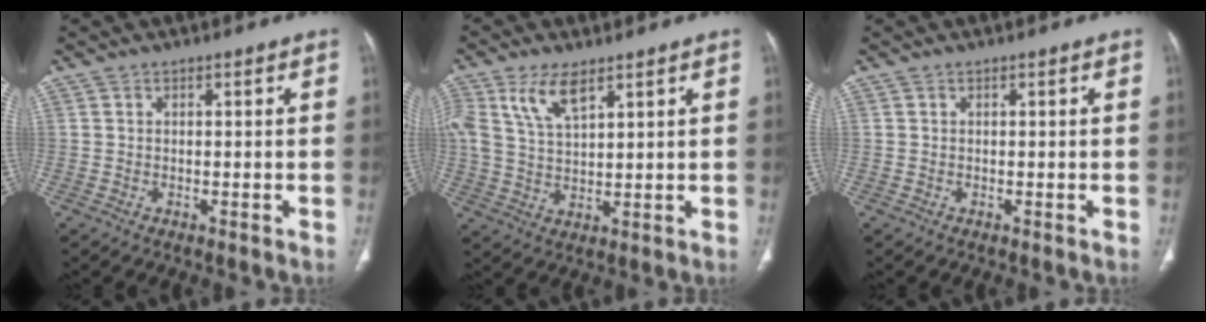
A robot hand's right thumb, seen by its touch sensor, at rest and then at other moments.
{"total": 8.0, "force": [4.3, 3.4, 5.8], "torque": [-0.119, -0.009, 0.092]}
{"total": 0.0}